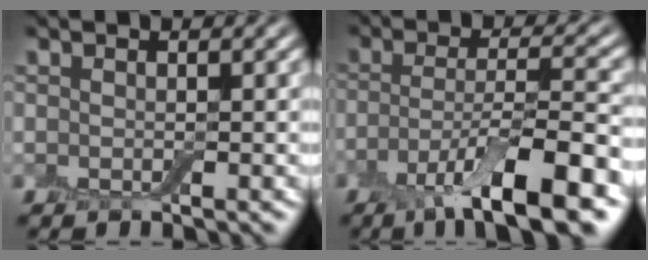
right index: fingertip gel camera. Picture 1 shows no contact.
{"total": 9.4, "force": [-5.1, 1.9, 7.7], "torque": [-0.129, -0.004, -0.090]}